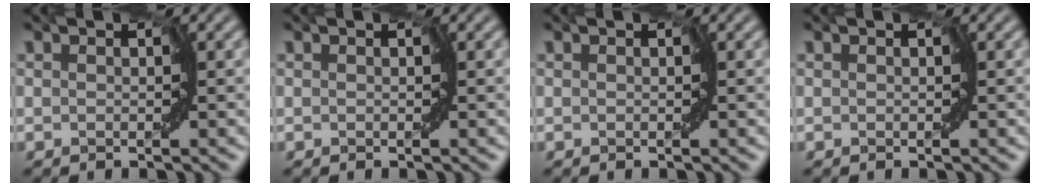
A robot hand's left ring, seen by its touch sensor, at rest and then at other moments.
{"total": 0.0}
{"total": 0.0}
{"total": 0.0}